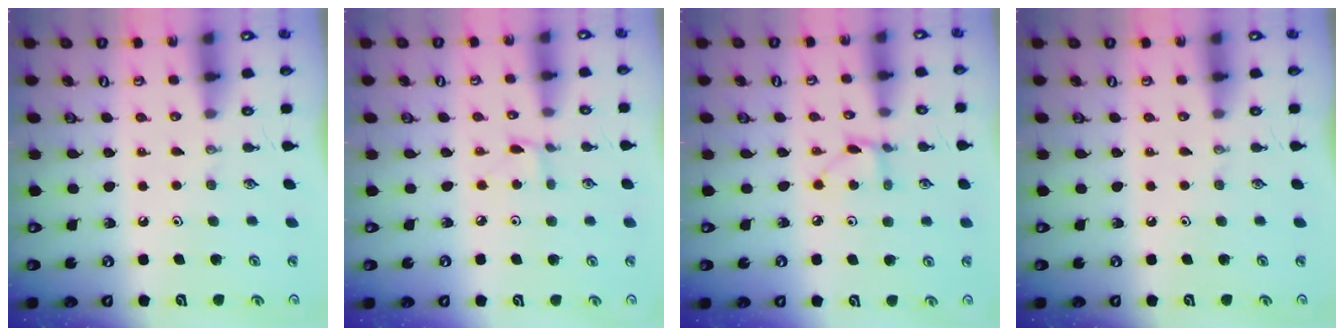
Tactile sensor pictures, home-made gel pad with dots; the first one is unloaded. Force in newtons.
{"total": 1.7, "press": 1.7, "slide": 0.1}
{"total": 3.7, "press": 3.7, "slide": 0.4}
{"total": 0.0}